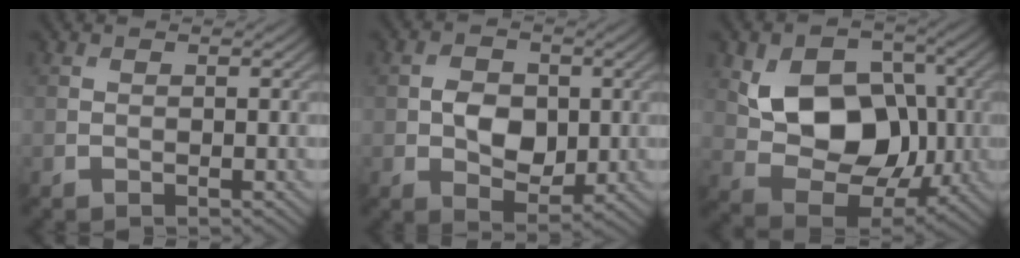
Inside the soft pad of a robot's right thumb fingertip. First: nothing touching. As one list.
[{"total": 5.2, "force": [0.0, 3.8, 3.5], "torque": [-0.060, -0.004, -0.003]}, {"total": 11.7, "force": [1.0, 8.7, 7.7], "torque": [-0.134, -0.010, 0.016]}]